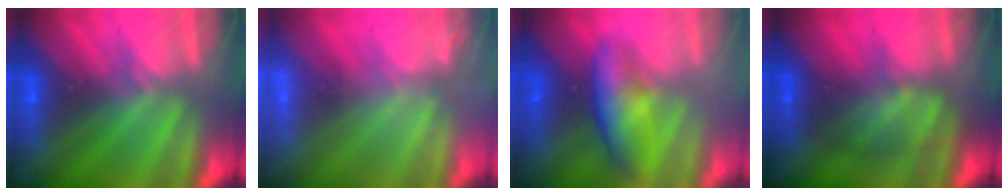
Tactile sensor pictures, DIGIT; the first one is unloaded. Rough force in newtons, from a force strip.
{"total": 2.4}
{"total": 4.5}
{"total": 2.3}